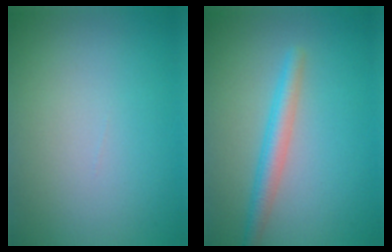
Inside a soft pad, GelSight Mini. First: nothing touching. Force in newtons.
{"total": 2.8, "press": 2.8, "slide": 0.1}